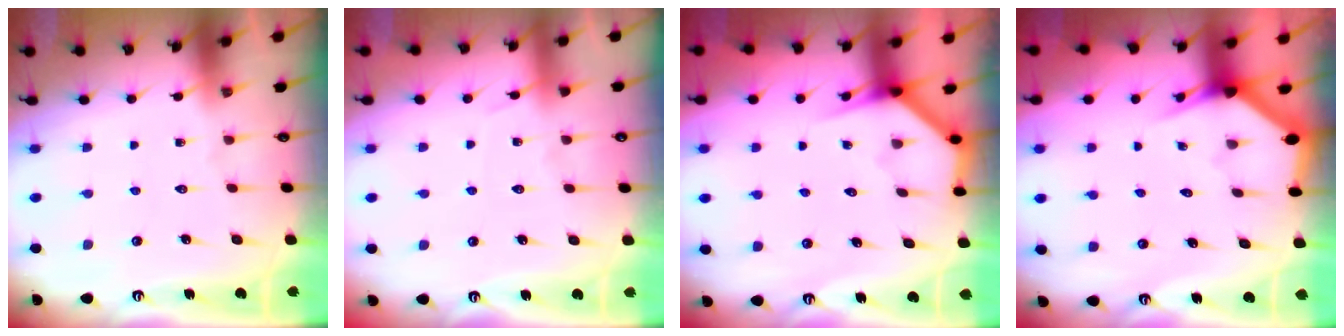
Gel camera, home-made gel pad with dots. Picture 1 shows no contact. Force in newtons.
{"total": 4.8, "press": 4.8, "slide": 0.6}
{"total": 3.6, "press": 3.6, "slide": 0.1}
{"total": 2.8, "press": 2.8, "slide": 0.1}